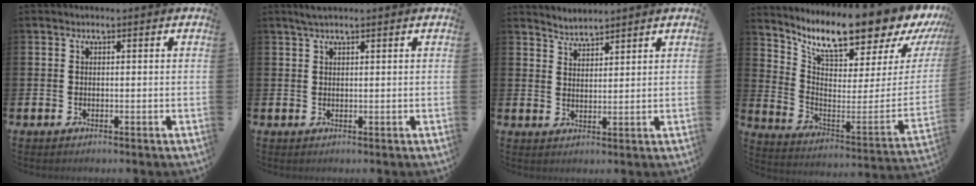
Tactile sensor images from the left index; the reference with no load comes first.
{"total": 1.7, "force": [1.3, 0.2, 1.0], "torque": [-0.013, 0.001, 0.022]}
{"total": 3.2, "force": [3.1, 0.1, -0.4], "torque": [-0.002, -0.014, 0.059]}
{"total": 10.5, "force": [9.4, 2.2, 4.1], "torque": [-0.083, -0.098, 0.149]}